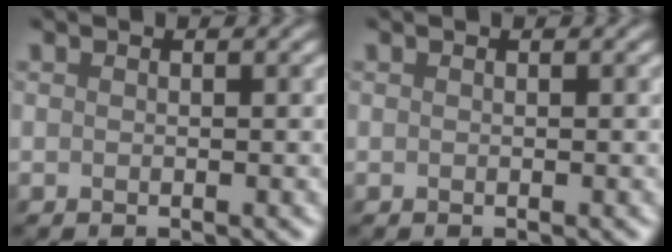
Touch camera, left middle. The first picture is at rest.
{"total": 0.0}